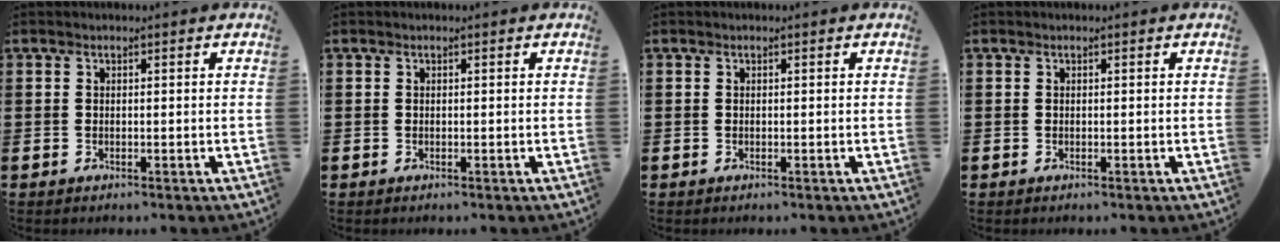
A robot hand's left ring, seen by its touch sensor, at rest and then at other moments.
{"total": 0.0}
{"total": 0.0}
{"total": 0.0}